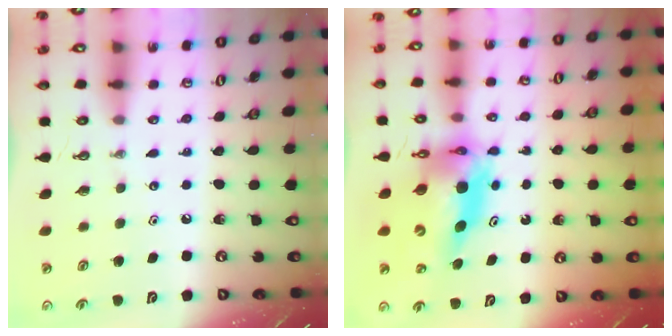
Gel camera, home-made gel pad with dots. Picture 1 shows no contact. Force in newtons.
{"total": 12.5, "press": 12.4, "slide": 1.3}